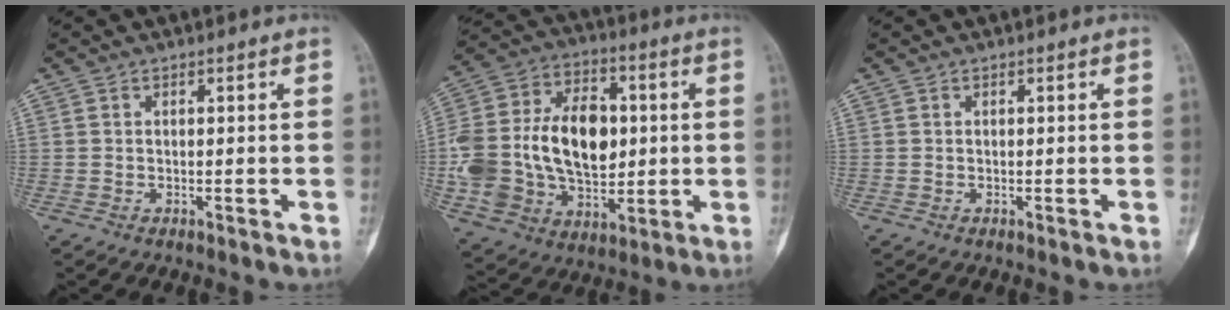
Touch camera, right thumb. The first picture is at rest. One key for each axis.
{"total": 24.5, "fx": 0.6, "fy": 16.3, "fz": 18.3, "tx": -0.343, "ty": 0.013, "tz": 0.026}
{"total": 0.0}